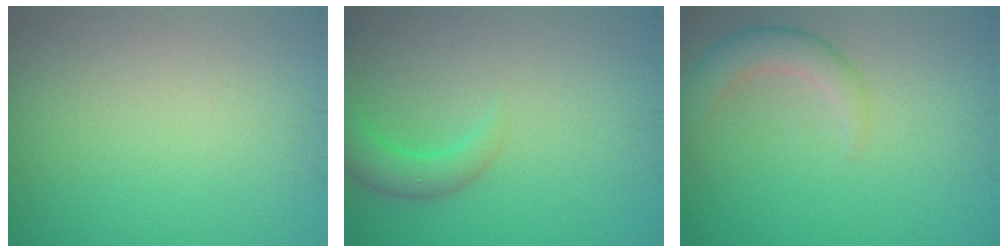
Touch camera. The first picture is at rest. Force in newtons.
{"total": 3.2, "press": 3.2, "slide": 0.3}
{"total": 3.1, "press": 3.1, "slide": 0.3}